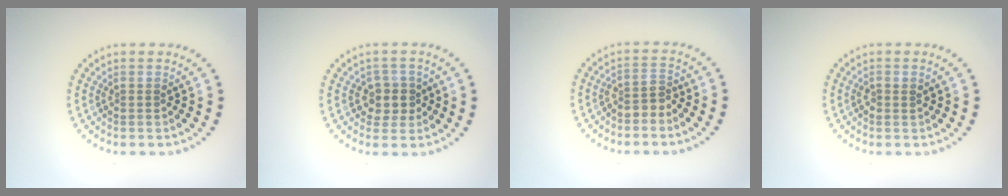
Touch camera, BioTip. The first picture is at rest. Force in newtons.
{"total": 2.3, "press": 2.0, "slide": 1.0}
{"total": 1.9, "press": 1.4, "slide": 1.2}
{"total": 0.9, "press": 0.9, "slide": 0.2}